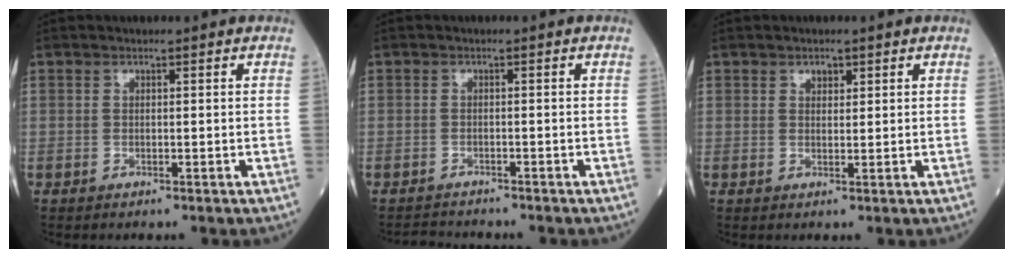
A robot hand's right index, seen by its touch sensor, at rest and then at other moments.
{"total": 1.7, "force": [-1.6, 0.1, -0.2], "torque": [0.000, -0.011, -0.026]}
{"total": 1.4, "force": [0.9, 0.8, 0.7], "torque": [-0.008, -0.001, 0.013]}